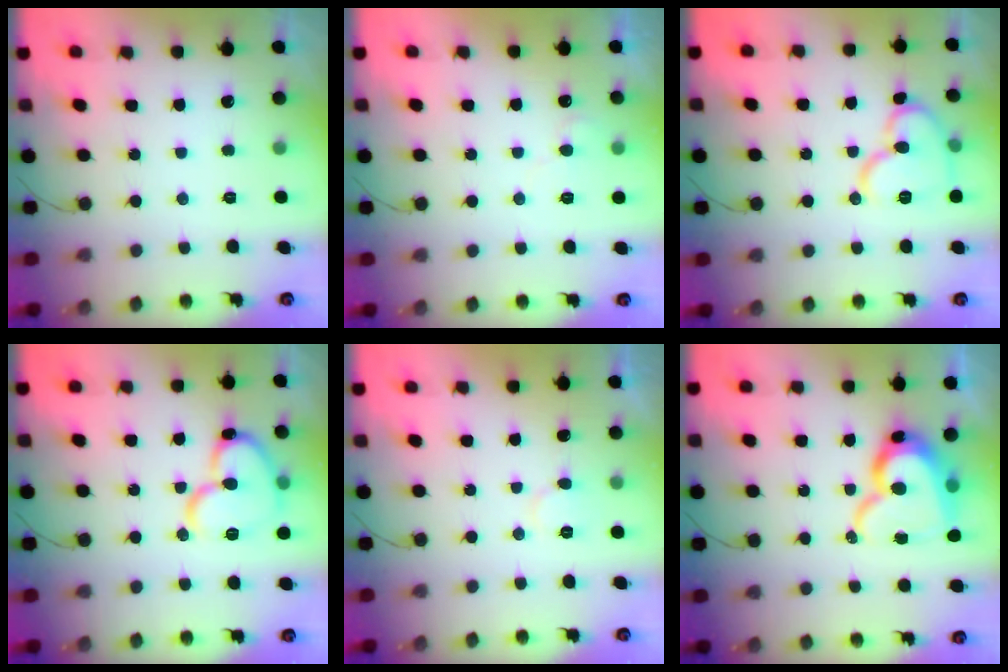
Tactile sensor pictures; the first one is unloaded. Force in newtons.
{"total": 4.4, "press": 4.4, "slide": 0.4}
{"total": 12.8, "press": 12.8, "slide": 0.6}
{"total": 14.3, "press": 14.2, "slide": 1.8}
{"total": 5.3, "press": 5.3, "slide": 0.5}
{"total": 15.5, "press": 15.4, "slide": 1.5}